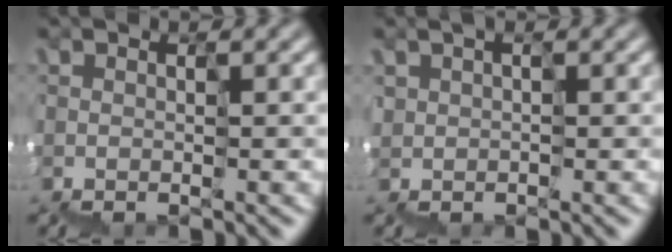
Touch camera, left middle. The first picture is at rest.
{"total": 1.4, "force": [0.9, 1.1, -0.1], "torque": [0.004, 0.005, 0.021]}